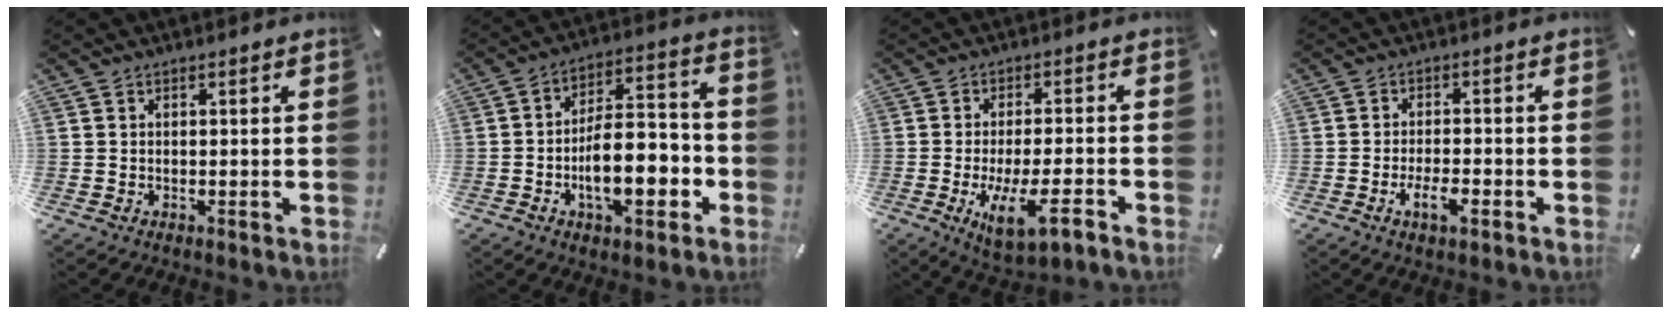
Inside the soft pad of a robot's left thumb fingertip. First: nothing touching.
{"total": 14.6, "force": [-5.0, 7.3, 11.6], "torque": [-0.186, 0.011, -0.091]}
{"total": 11.0, "force": [-4.1, 3.3, 9.6], "torque": [-0.189, 0.000, -0.069]}
{"total": 5.4, "force": [-2.6, 2.0, 4.3], "torque": [-0.079, 0.009, -0.047]}